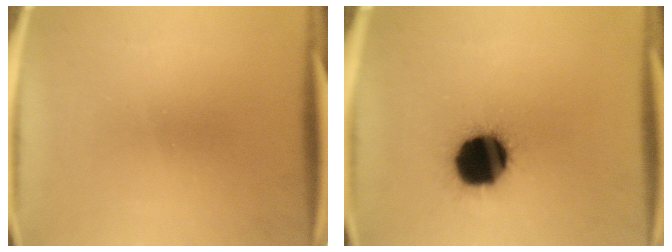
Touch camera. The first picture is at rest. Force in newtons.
{"total": 19.5}